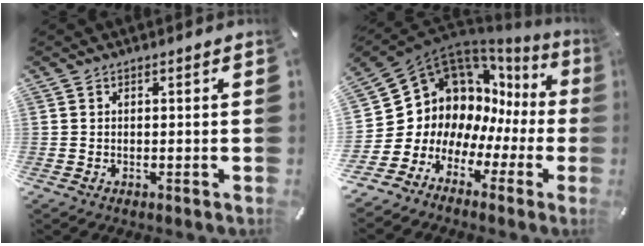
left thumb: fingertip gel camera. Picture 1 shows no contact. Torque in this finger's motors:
{"motor_torque": [-0.06, 1.96, 1.09, 1.24, 0.11]}